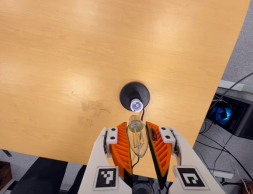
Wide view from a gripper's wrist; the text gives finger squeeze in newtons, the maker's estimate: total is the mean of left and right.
{"total": 12.3, "left": 13.0, "right": 11.7}